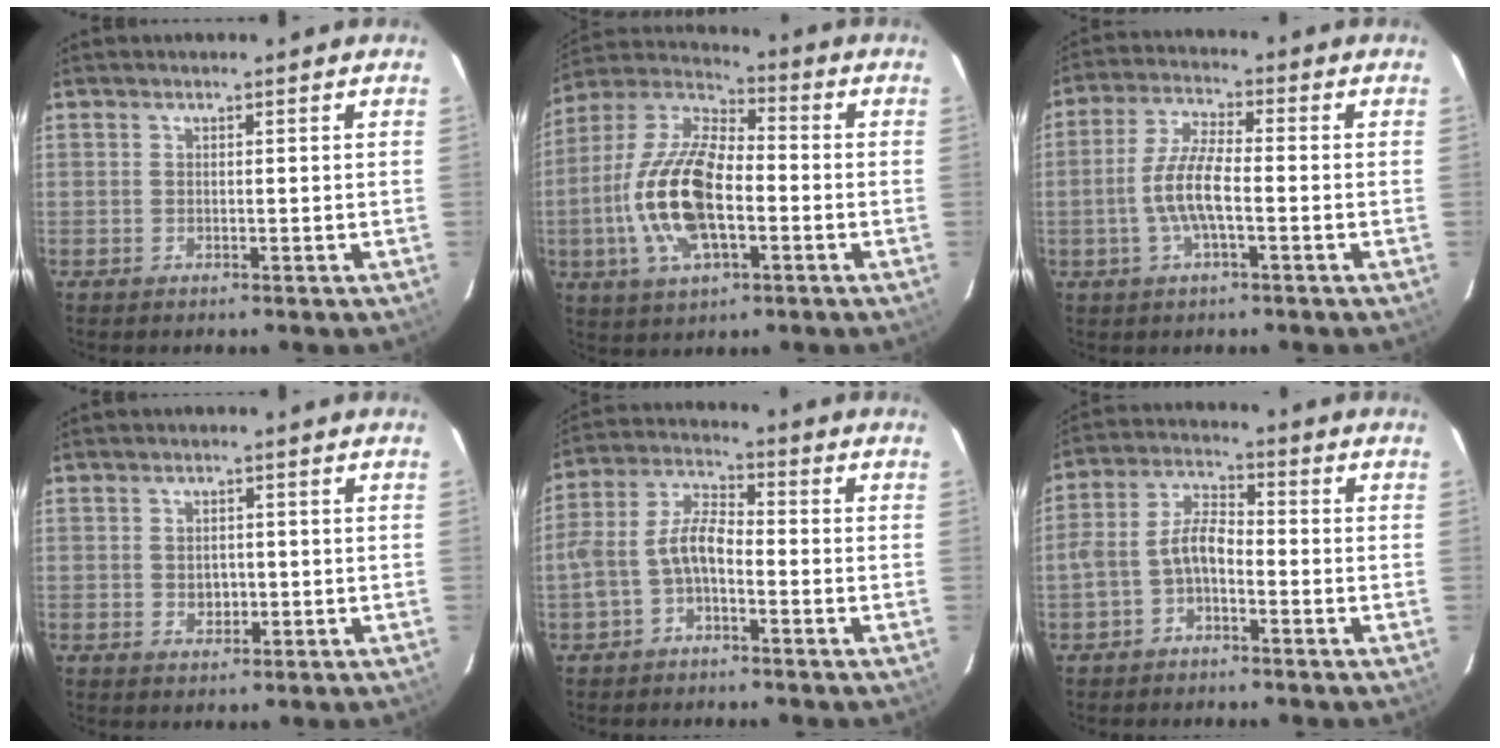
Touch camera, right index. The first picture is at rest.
{"total": 17.8, "force": [-3.6, 8.1, 15.5], "torque": [-0.324, 0.001, -0.074]}
{"total": 7.9, "force": [-2.0, 2.0, 7.4], "torque": [-0.153, 0.003, -0.040]}
{"total": 2.8, "force": [-0.3, 2.4, 1.5], "torque": [-0.022, 0.000, -0.001]}
{"total": 7.3, "force": [-2.8, 3.5, 5.8], "torque": [-0.128, 0.020, -0.055]}
{"total": 6.4, "force": [-2.6, 3.2, 4.9], "torque": [-0.106, 0.021, -0.052]}